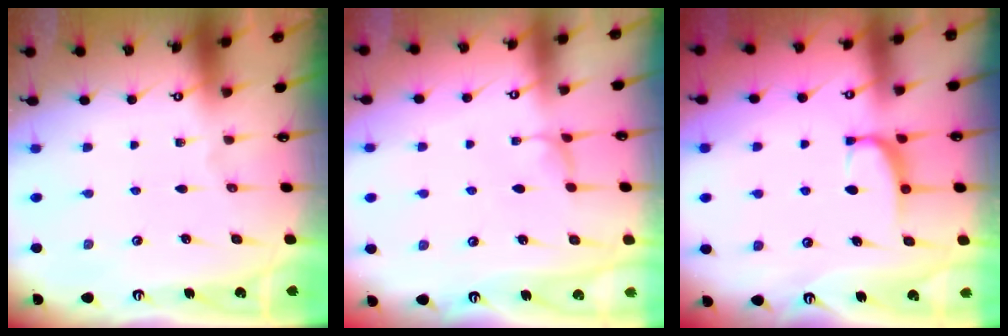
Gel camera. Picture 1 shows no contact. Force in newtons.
{"total": 2.4, "press": 2.4, "slide": 0.4}
{"total": 2.4, "press": 2.3, "slide": 0.7}